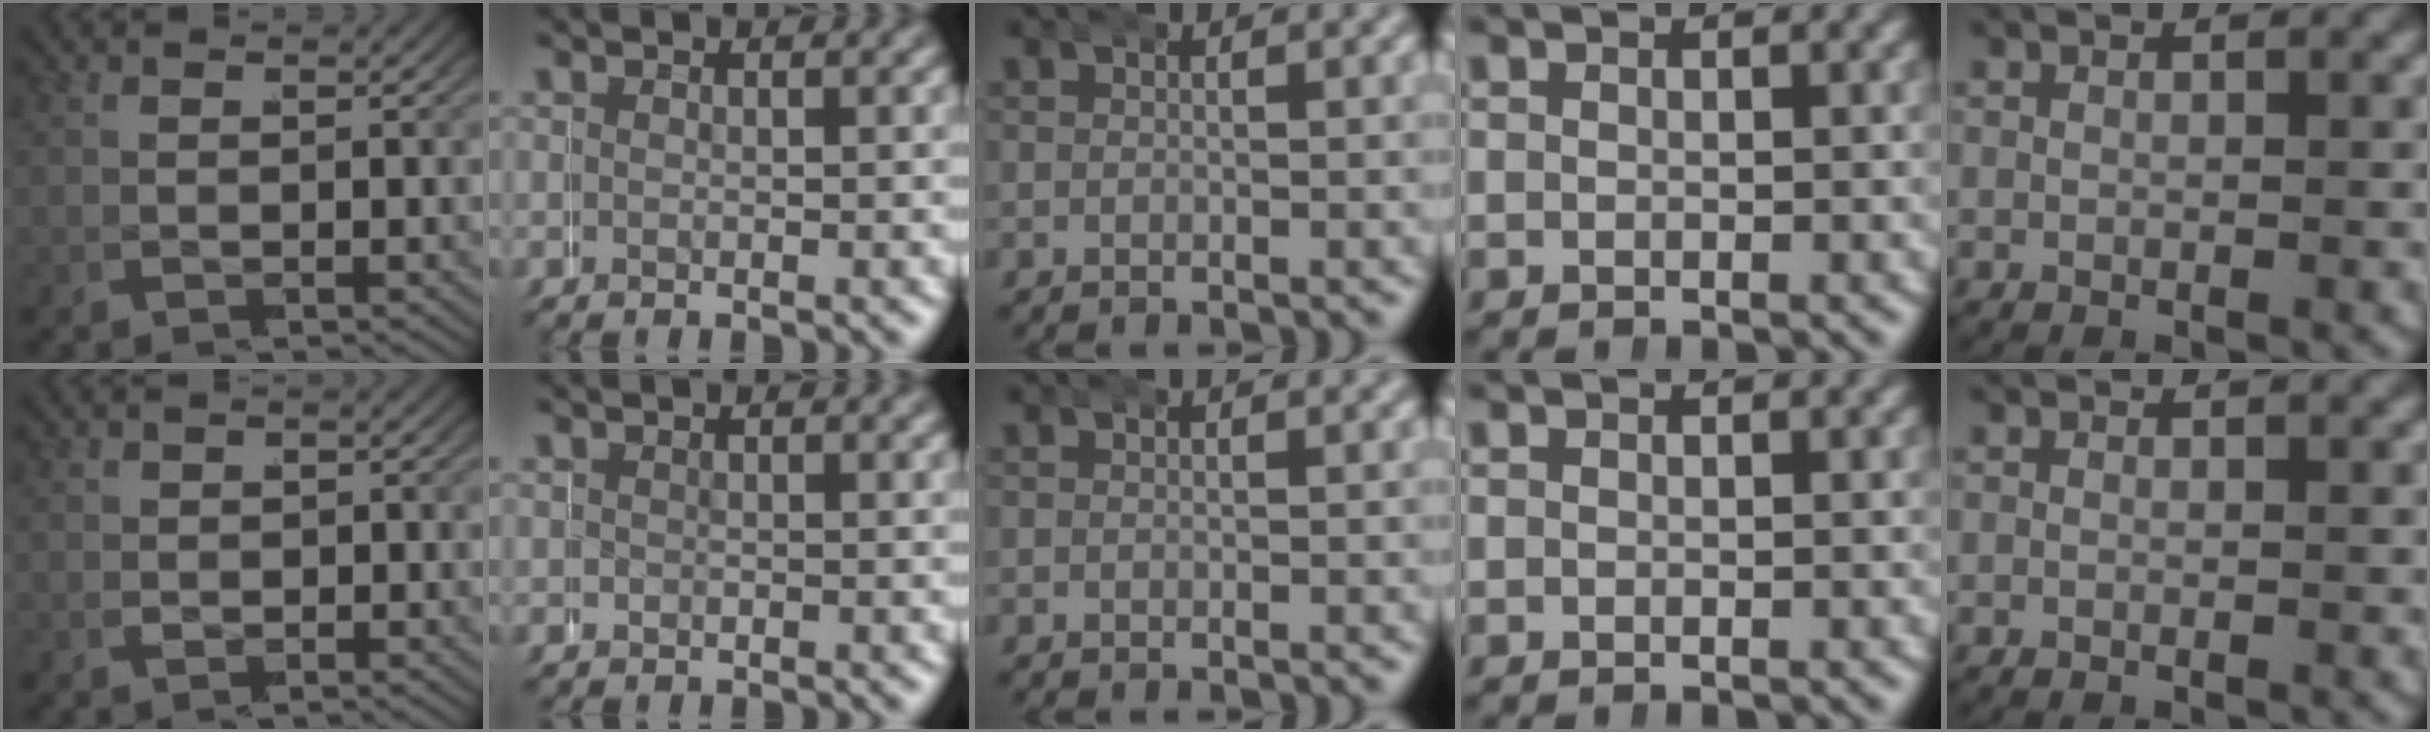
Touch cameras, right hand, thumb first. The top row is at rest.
{"thumb": {"total": 0.7, "force": [-0.5, 0.2, -0.5], "torque": [0.002, 0.001, -0.004]}, "index": {"total": 0.6, "force": [0.0, 0.4, -0.4], "torque": [0.010, 0.000, 0.002]}}